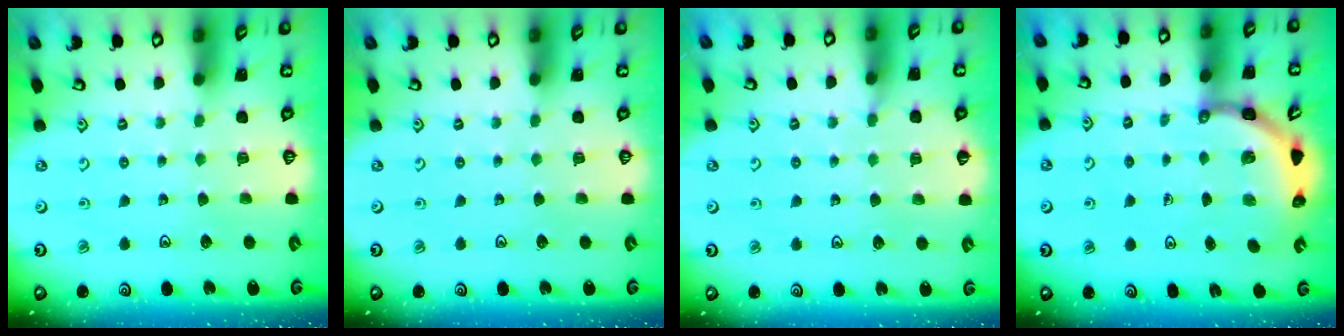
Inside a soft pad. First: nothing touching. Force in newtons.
{"total": 0.0}
{"total": 5.2, "press": 5.1, "slide": 0.6}
{"total": 4.0, "press": 3.9, "slide": 0.9}